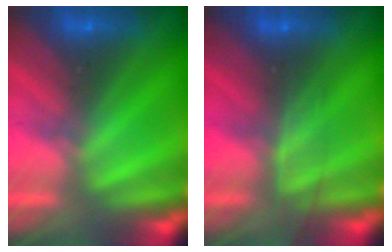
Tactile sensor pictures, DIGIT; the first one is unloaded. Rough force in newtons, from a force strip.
{"total": 2.5}